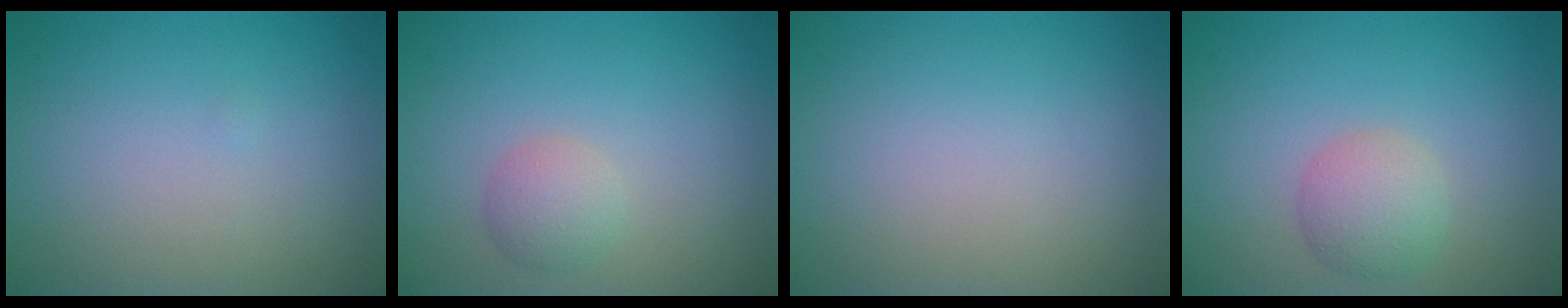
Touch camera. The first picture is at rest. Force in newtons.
{"total": 2.1, "press": 2.1, "slide": 0.1}
{"total": 0.0}
{"total": 2.9, "press": 2.9, "slide": 0.1}